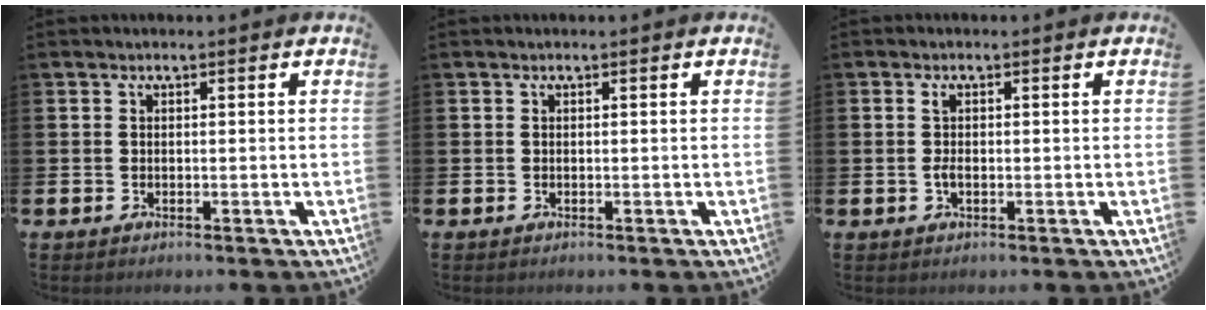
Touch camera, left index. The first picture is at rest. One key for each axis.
{"total": 0.0}
{"total": 1.8, "fx": 0.0, "fy": 0.9, "fz": 1.5, "tx": -0.030, "ty": 0.005, "tz": -0.002}